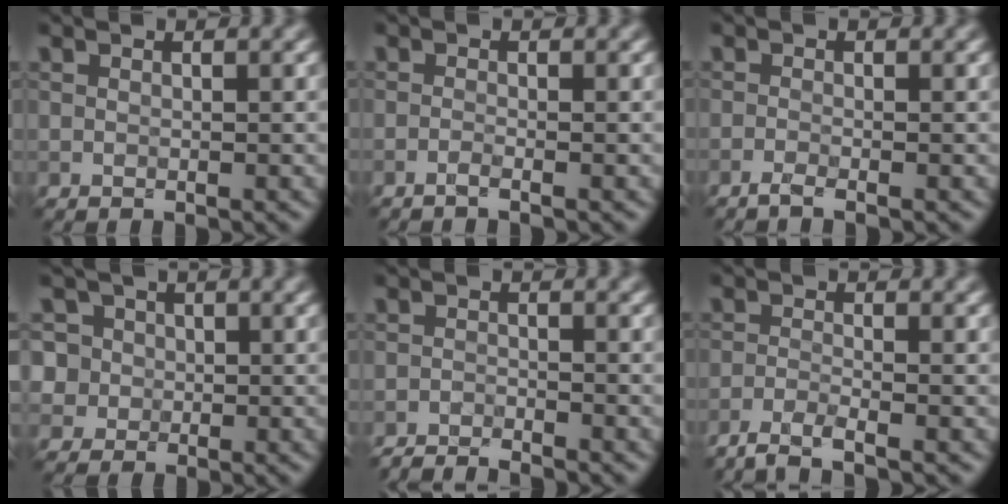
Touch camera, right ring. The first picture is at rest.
{"total": 0.9, "force": [-0.6, 0.1, 0.6], "torque": [-0.010, -0.001, -0.017]}
{"total": 1.2, "force": [-0.9, 0.1, 0.8], "torque": [-0.016, -0.002, -0.024]}
{"total": 6.4, "force": [1.3, 5.8, 2.2], "torque": [-0.037, 0.039, -0.011]}
{"total": 2.9, "force": [-2.9, 0.1, 0.5], "torque": [-0.012, -0.003, -0.057]}
{"total": 2.7, "force": [-2.2, 0.4, 1.6], "torque": [-0.033, -0.003, -0.055]}